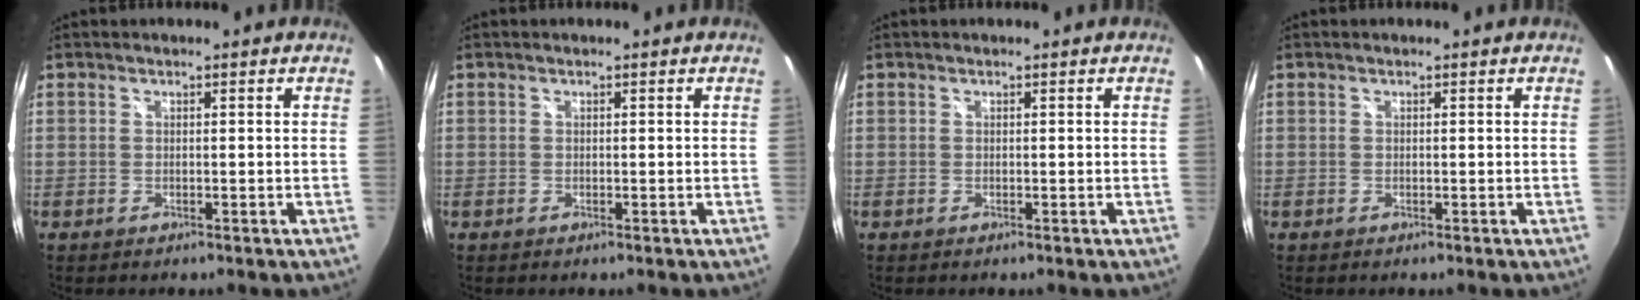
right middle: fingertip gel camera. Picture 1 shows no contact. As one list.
[{"total": 0.0}, {"total": 0.0}, {"total": 0.0}]